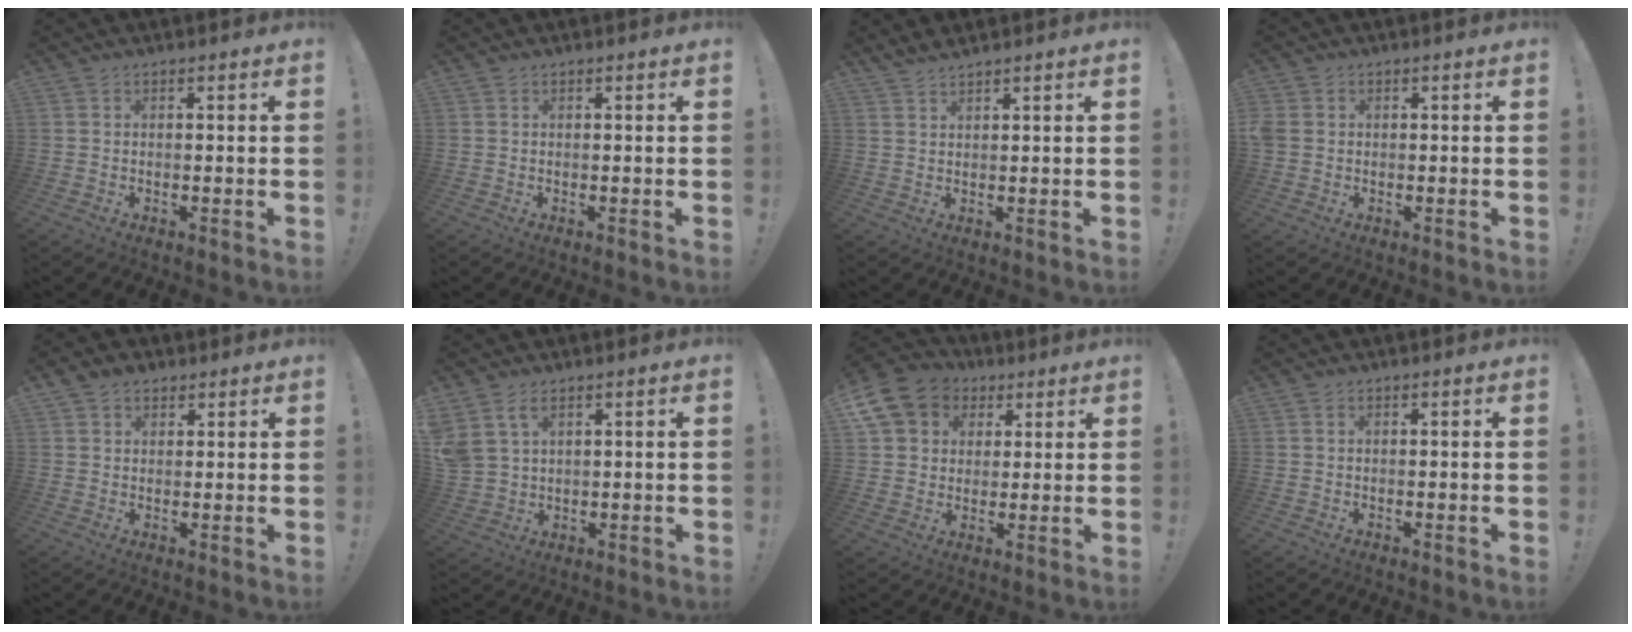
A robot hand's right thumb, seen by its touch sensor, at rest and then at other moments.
{"total": 0.0}
{"total": 2.3, "force": [2.3, 0.0, 0.6], "torque": [-0.015, -0.012, 0.043]}
{"total": 2.8, "force": [0.2, 2.4, 1.4], "torque": [-0.034, 0.003, 0.008]}
{"total": 4.0, "force": [2.6, 2.8, 1.3], "torque": [-0.018, -0.007, 0.047]}
{"total": 5.6, "force": [3.3, 3.4, 2.9], "torque": [-0.066, -0.009, 0.067]}
{"total": 12.4, "force": [5.1, 10.3, 4.6], "torque": [-0.068, -0.025, 0.106]}
{"total": 0.0}